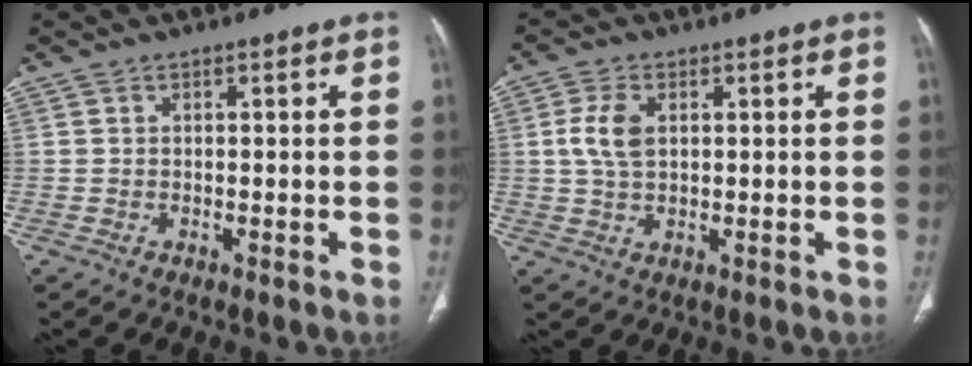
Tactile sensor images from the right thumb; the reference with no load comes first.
{"total": 5.6, "force": [1.1, 3.3, 4.4], "torque": [-0.098, 0.002, 0.021]}